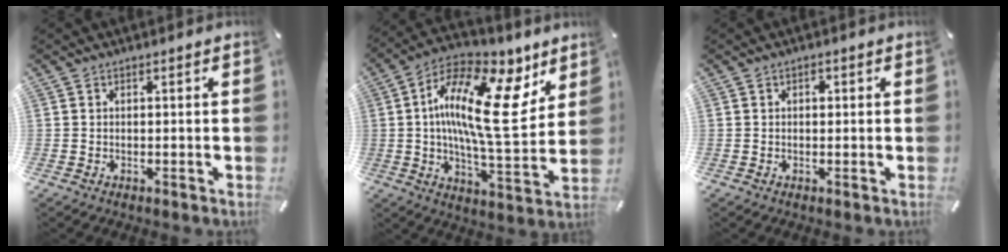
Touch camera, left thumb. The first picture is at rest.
{"total": 22.2, "force": [6.1, 9.1, 19.3], "torque": [-0.354, -0.038, 0.094]}
{"total": 0.9, "force": [0.2, 0.7, 0.5], "torque": [-0.003, -0.001, 0.000]}